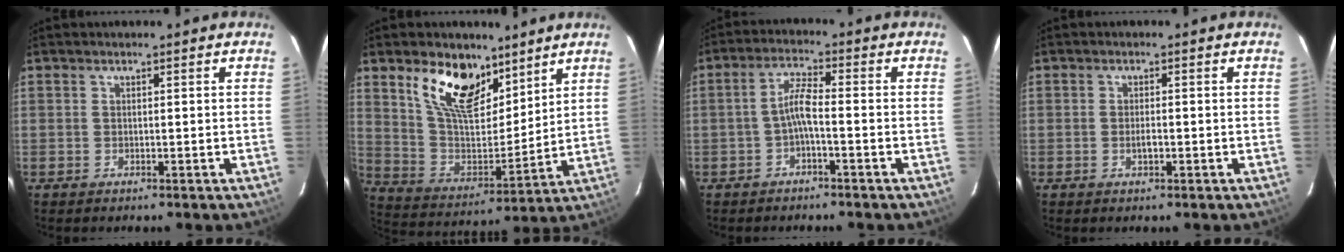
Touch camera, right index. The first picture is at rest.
{"total": 16.0, "force": [10.0, 8.1, 9.5], "torque": [-0.181, 0.000, 0.189]}
{"total": 3.9, "force": [-1.6, 0.4, 3.6], "torque": [-0.077, 0.011, -0.033]}
{"total": 1.4, "force": [-0.5, 0.5, 1.2], "torque": [-0.022, -0.001, -0.009]}